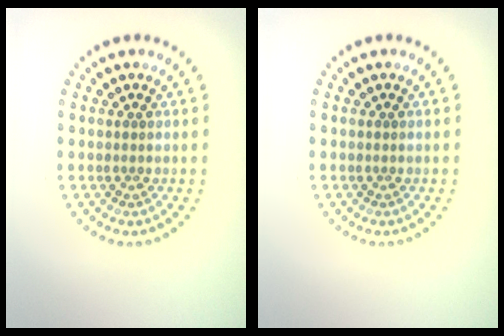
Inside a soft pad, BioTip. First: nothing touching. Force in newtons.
{"total": 0.0}